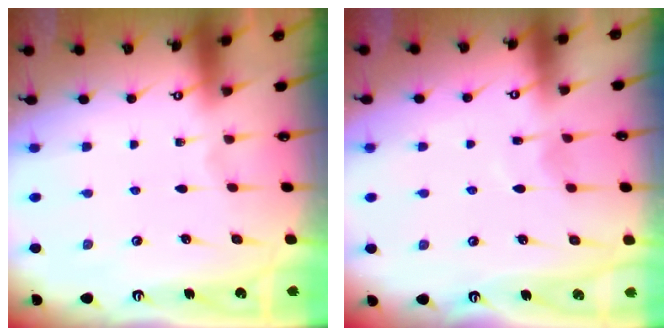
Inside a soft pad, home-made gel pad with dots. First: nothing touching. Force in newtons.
{"total": 4.6, "press": 4.5, "slide": 0.5}